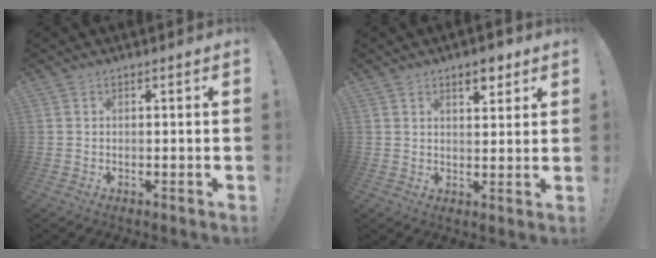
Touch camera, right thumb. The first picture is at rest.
{"total": 5.2, "force": [3.5, 2.6, 2.9], "torque": [-0.028, -0.013, 0.058]}